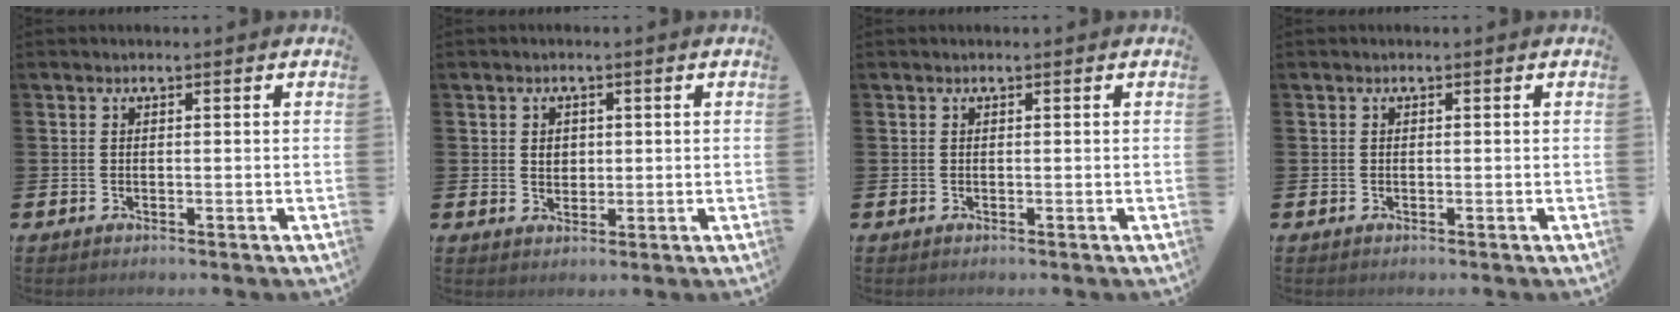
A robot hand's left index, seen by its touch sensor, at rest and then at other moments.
{"total": 1.9, "force": [0.8, 1.6, 0.8], "torque": [0.002, 0.001, 0.009]}
{"total": 0.0}
{"total": 0.0}